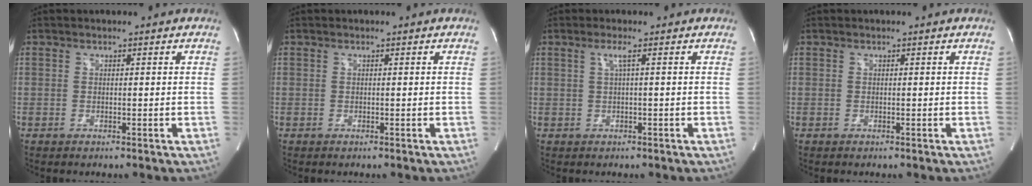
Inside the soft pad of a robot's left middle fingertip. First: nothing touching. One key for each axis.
{"total": 0.0}
{"total": 1.5, "fx": 0.4, "fy": -0.5, "fz": 1.3, "tx": -0.035, "ty": 0.001, "tz": 0.011}
{"total": 0.0}